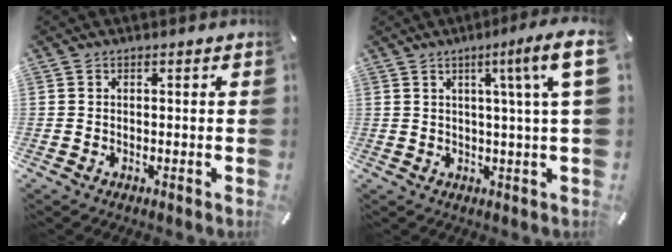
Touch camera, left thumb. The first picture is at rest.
{"total": 10.2, "force": [3.8, -0.1, 9.4], "torque": [-0.148, -0.018, 0.057]}